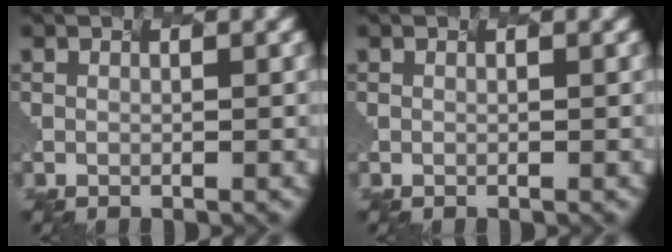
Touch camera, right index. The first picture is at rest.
{"total": 0.0}